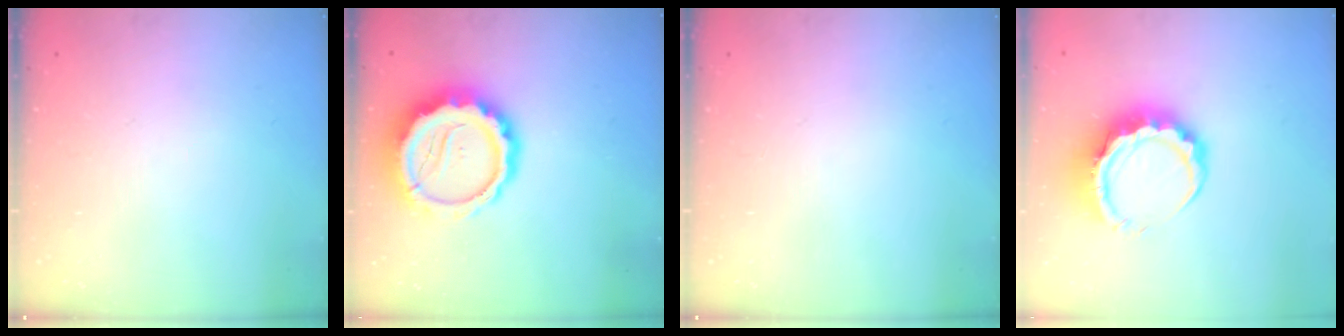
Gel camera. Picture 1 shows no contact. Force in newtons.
{"total": 13.4, "press": 13.0, "slide": 3.1}
{"total": 0.0}
{"total": 10.6, "press": 10.4, "slide": 2.1}